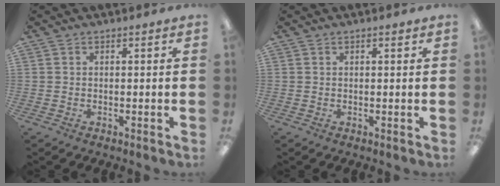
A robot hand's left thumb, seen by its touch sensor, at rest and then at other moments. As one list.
[{"total": 0.6, "force": [0.3, 0.1, 0.5], "torque": [-0.009, 0.002, 0.005]}]